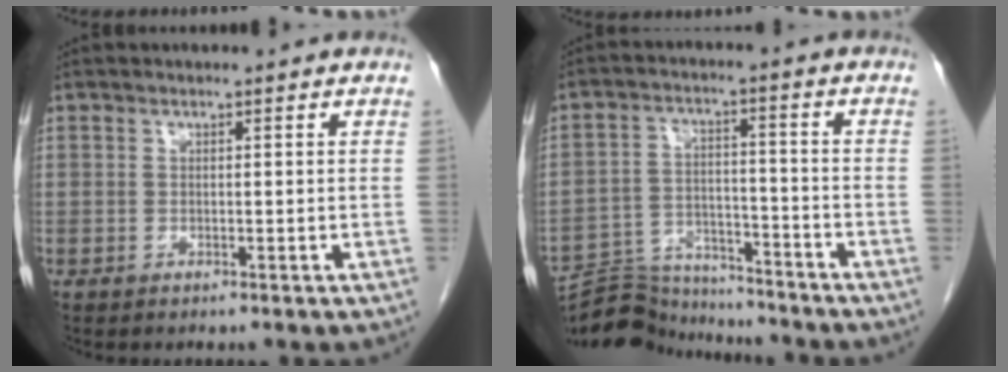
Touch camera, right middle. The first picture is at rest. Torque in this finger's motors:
{"motor_torque": [-0.07, 0.01, -0.03, -0.01]}